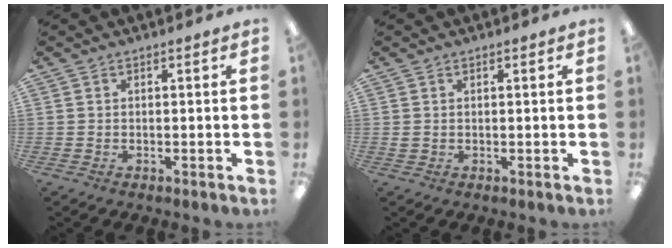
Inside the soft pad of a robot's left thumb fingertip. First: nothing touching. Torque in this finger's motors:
{"motor_torque": [-0.15, 0.01, -0.17, -0.31, 0.00]}